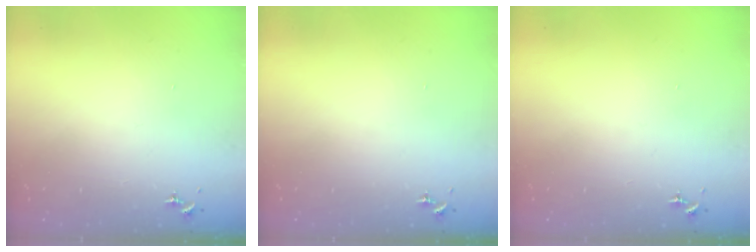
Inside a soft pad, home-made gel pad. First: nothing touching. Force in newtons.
{"total": 0.0}
{"total": 0.0}